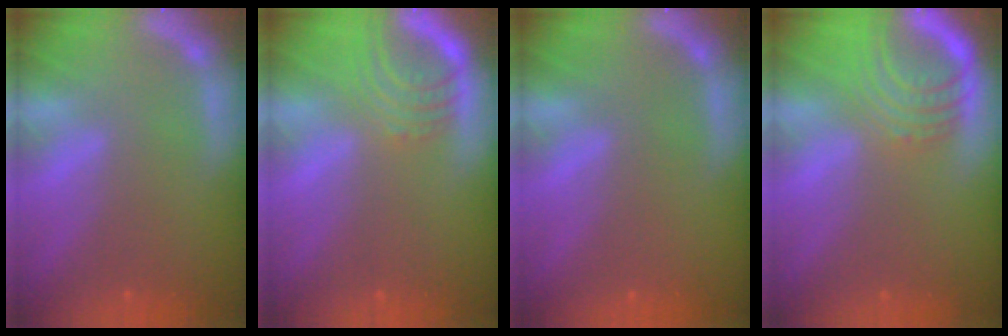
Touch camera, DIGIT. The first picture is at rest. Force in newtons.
{"total": 5.0}
{"total": 0.0}
{"total": 7.1}